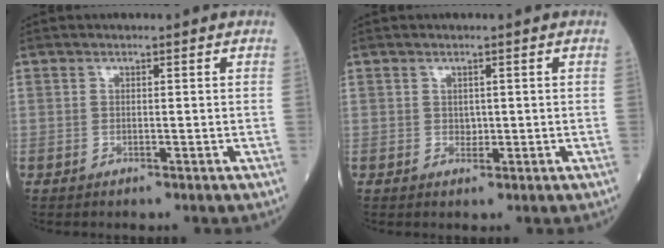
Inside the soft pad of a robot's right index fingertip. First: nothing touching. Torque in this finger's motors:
{"motor_torque": [0.08, 0.04, 0.03, -0.01]}